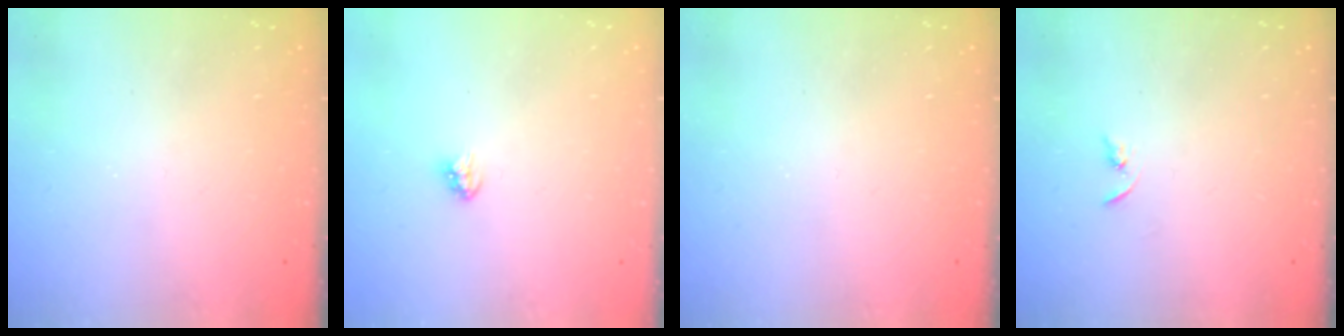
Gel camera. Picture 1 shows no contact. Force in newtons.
{"total": 2.9, "press": 2.9, "slide": 0.2}
{"total": 0.0}
{"total": 2.2, "press": 2.2, "slide": 0.2}